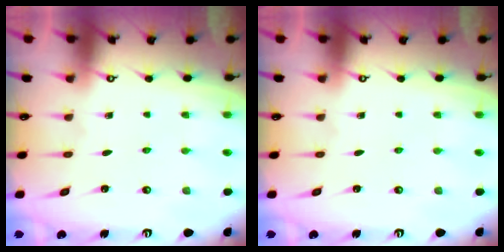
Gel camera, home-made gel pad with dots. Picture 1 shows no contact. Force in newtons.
{"total": 0.0}